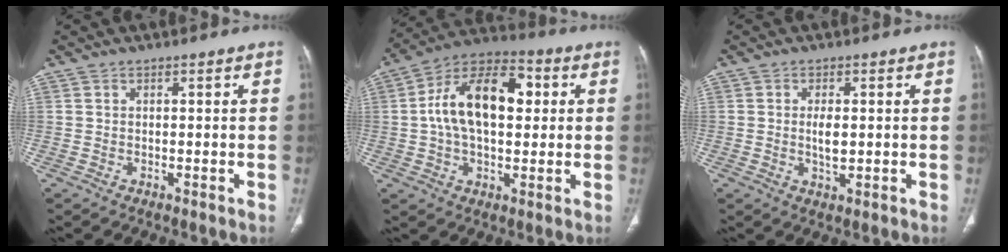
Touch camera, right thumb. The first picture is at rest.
{"total": 17.3, "force": [2.4, 10.0, 14.0], "torque": [-0.224, 0.028, 0.035]}
{"total": 3.4, "force": [0.1, 1.5, 3.0], "torque": [-0.055, -0.004, 0.006]}